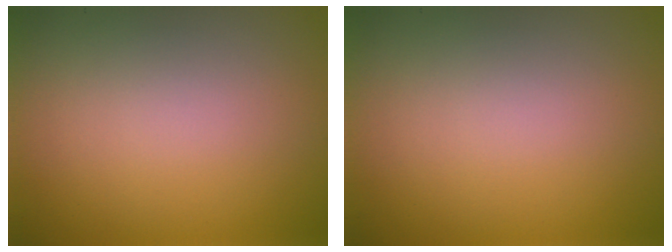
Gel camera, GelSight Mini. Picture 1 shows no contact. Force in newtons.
{"total": 0.0}